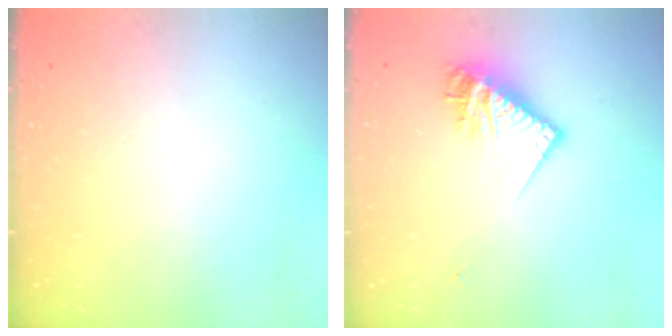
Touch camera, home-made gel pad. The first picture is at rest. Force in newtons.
{"total": 11.5, "press": 11.5, "slide": 0.8}